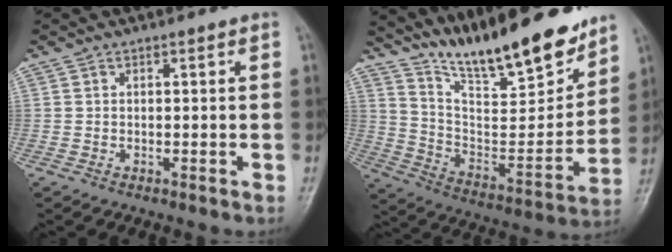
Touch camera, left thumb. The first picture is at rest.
{"total": 20.9, "force": [17.1, 4.5, 11.2], "torque": [-0.142, -0.099, 0.294]}